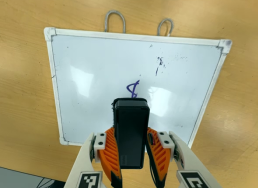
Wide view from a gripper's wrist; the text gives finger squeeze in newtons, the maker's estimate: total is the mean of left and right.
{"total": 9.9, "left": 8.1, "right": 11.7}